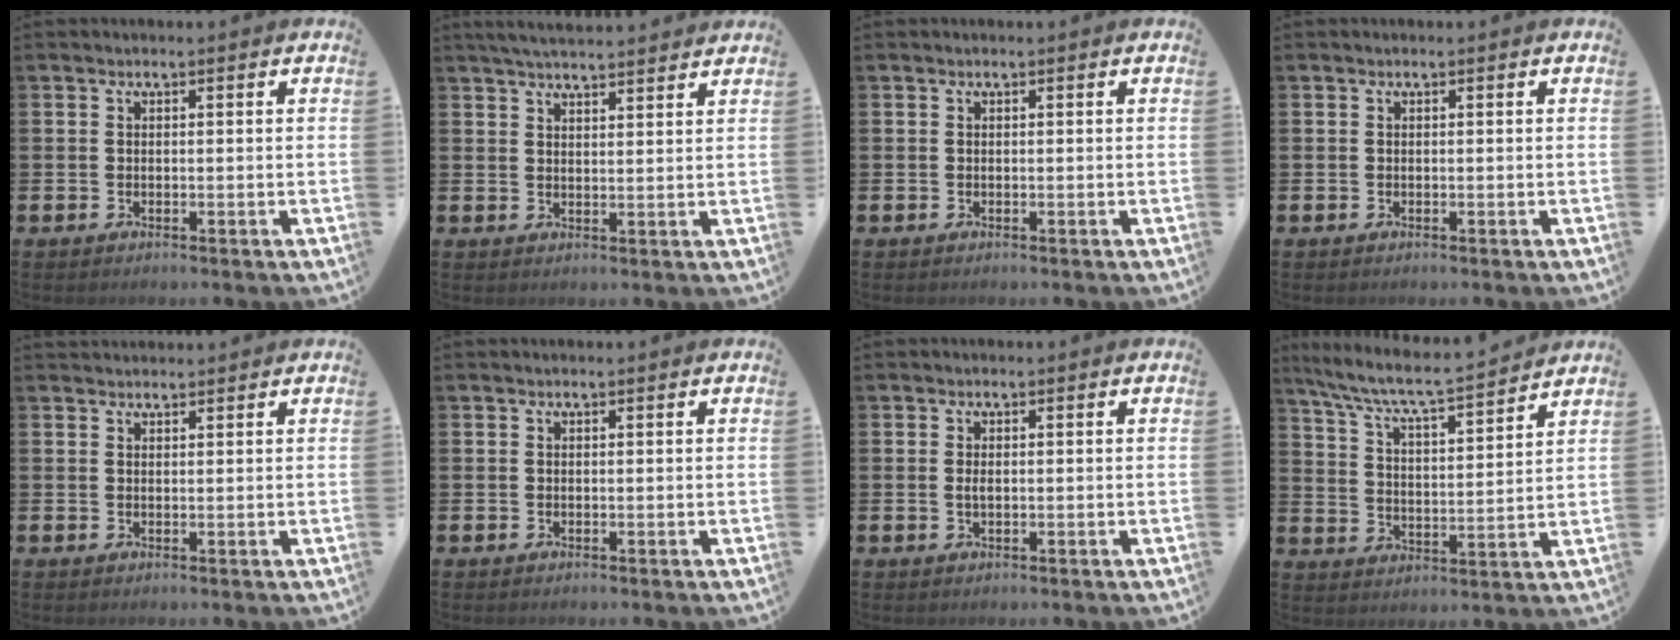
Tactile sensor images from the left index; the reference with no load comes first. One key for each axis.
{"total": 4.0, "fx": 3.9, "fy": 0.1, "fz": 0.7, "tx": -0.019, "ty": -0.016, "tz": 0.071}
{"total": 0.0}
{"total": 0.0}
{"total": 1.5, "fx": 1.5, "fy": 0.4, "fz": 0.0, "tx": 0.010, "ty": -0.004, "tz": 0.025}
{"total": 0.0}
{"total": 0.9, "fx": 0.1, "fy": 0.4, "fz": 0.8, "tx": -0.011, "ty": 0.002, "tz": -0.001}
{"total": 7.5, "fx": 7.0, "fy": 0.5, "fz": 2.5, "tx": -0.081, "ty": -0.056, "tz": 0.119}